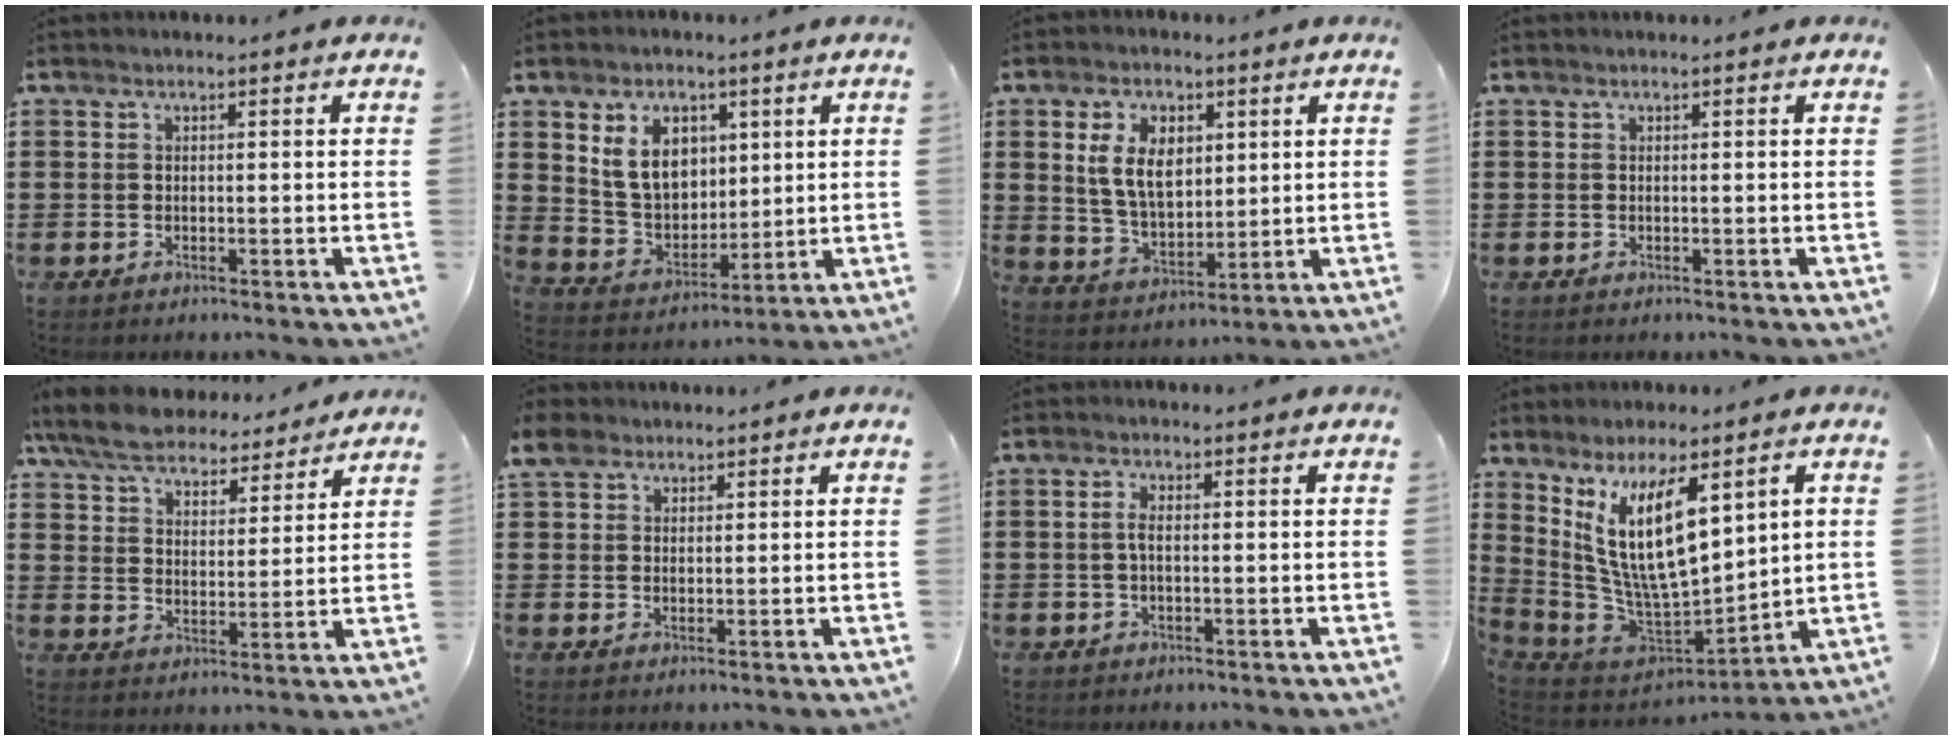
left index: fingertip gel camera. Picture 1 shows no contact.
{"total": 8.6, "force": [3.5, 6.4, 4.5], "torque": [-0.098, 0.014, 0.065]}
{"total": 8.3, "force": [2.9, 5.2, 5.8], "torque": [-0.129, 0.011, 0.051]}
{"total": 0.0}
{"total": 7.4, "force": [6.9, 1.5, 2.3], "torque": [-0.077, -0.035, 0.123]}
{"total": 4.0, "force": [2.8, 2.6, 1.3], "torque": [-0.033, 0.009, 0.051]}
{"total": 2.1, "force": [0.1, 0.8, 1.9], "torque": [-0.045, -0.001, -0.002]}
{"total": 14.2, "force": [4.5, 5.6, 12.3], "torque": [-0.260, -0.019, 0.080]}